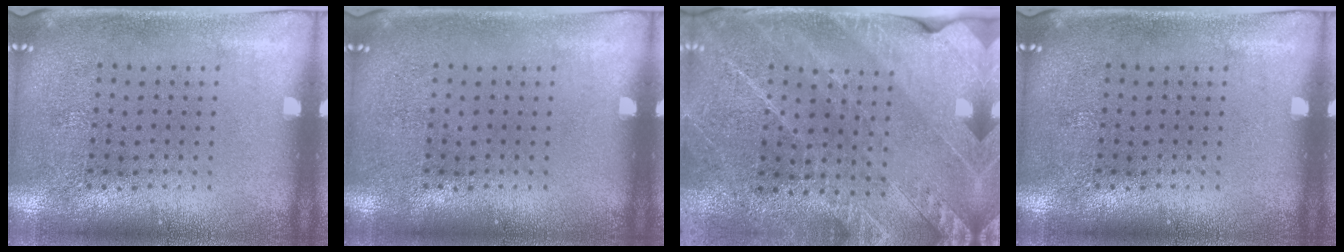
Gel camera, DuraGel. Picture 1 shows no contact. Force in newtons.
{"total": 0.0}
{"total": 2.7, "press": 2.7, "slide": 0.1}
{"total": 0.0}